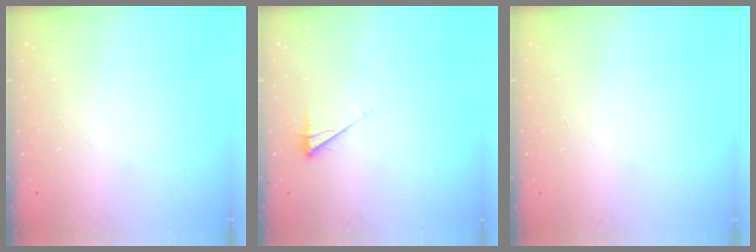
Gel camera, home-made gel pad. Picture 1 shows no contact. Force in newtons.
{"total": 5.9, "press": 5.9, "slide": 1.0}
{"total": 0.0}